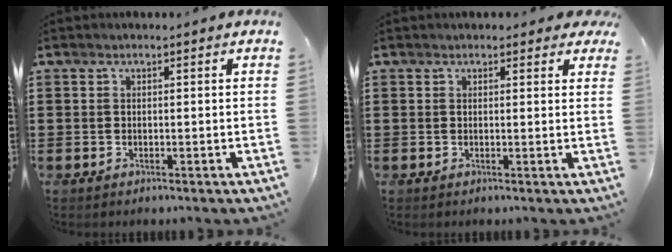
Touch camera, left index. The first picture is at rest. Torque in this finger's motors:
{"motor_torque": [1.09, -1.04, 0.34, 0.07]}